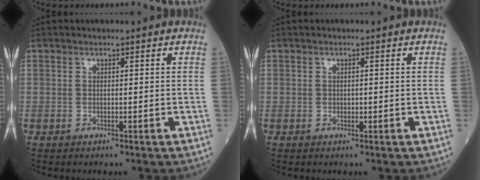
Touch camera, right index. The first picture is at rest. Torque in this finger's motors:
{"motor_torque": [0.21, 0.08, 0.05, -0.01]}